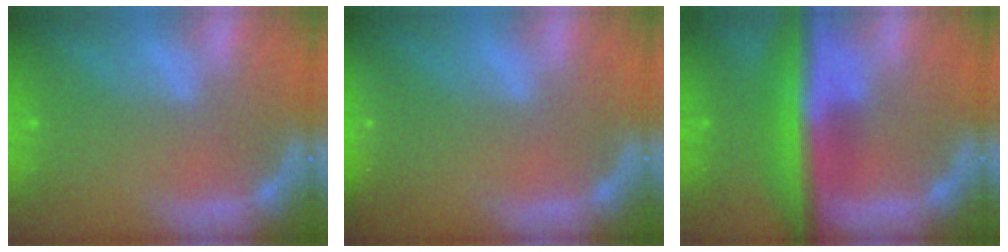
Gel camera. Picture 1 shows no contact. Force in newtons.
{"total": 3.5}
{"total": 10.1}